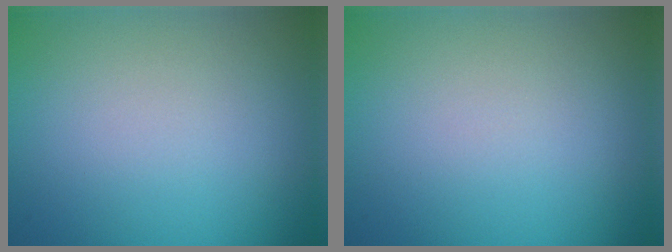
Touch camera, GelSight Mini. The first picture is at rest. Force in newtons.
{"total": 0.0}